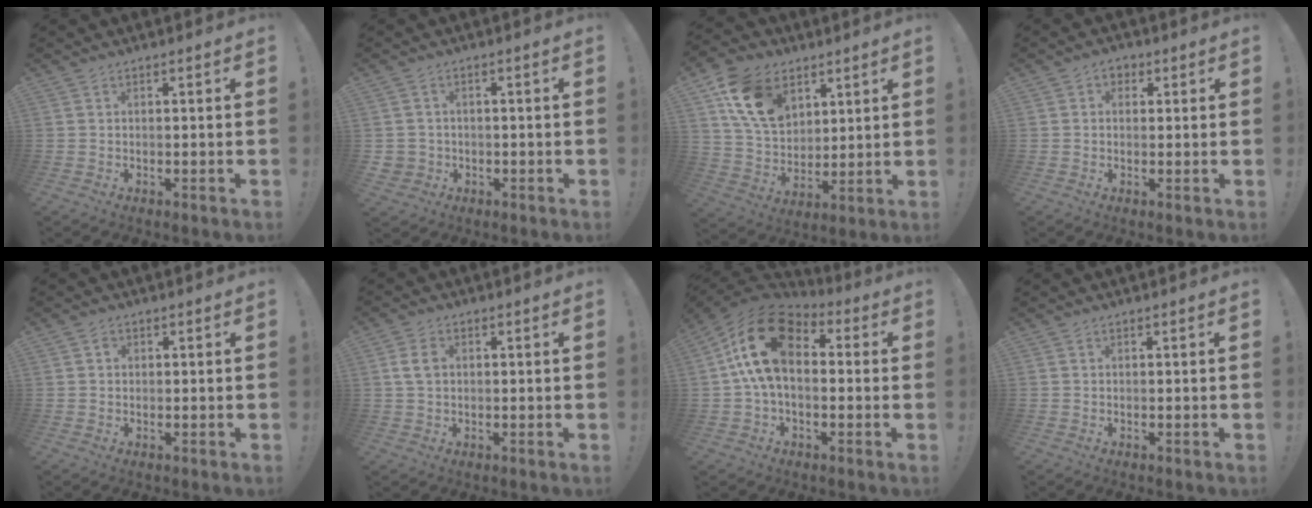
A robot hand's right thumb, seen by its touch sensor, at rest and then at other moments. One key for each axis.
{"total": 3.0, "fx": -0.3, "fy": 2.9, "fz": 0.6, "tx": -0.013, "ty": -0.002, "tz": -0.005}
{"total": 17.2, "fx": 8.3, "fy": 11.9, "fz": 9.3, "tx": -0.162, "ty": -0.028, "tz": 0.165}
{"total": 3.1, "fx": 0.8, "fy": 2.5, "fz": 1.6, "tx": -0.020, "ty": 0.002, "tz": 0.013}
{"total": 1.3, "fx": 0.3, "fy": 1.1, "fz": 0.4, "tx": -0.007, "ty": 0.004, "tz": 0.003}
{"total": 5.1, "fx": 0.8, "fy": 3.8, "fz": 3.3, "tx": -0.054, "ty": 0.005, "tz": 0.014}
{"total": 18.2, "fx": 3.5, "fy": 11.2, "fz": 13.9, "tx": -0.253, "ty": 0.011, "tz": 0.061}
{"total": 0.0}